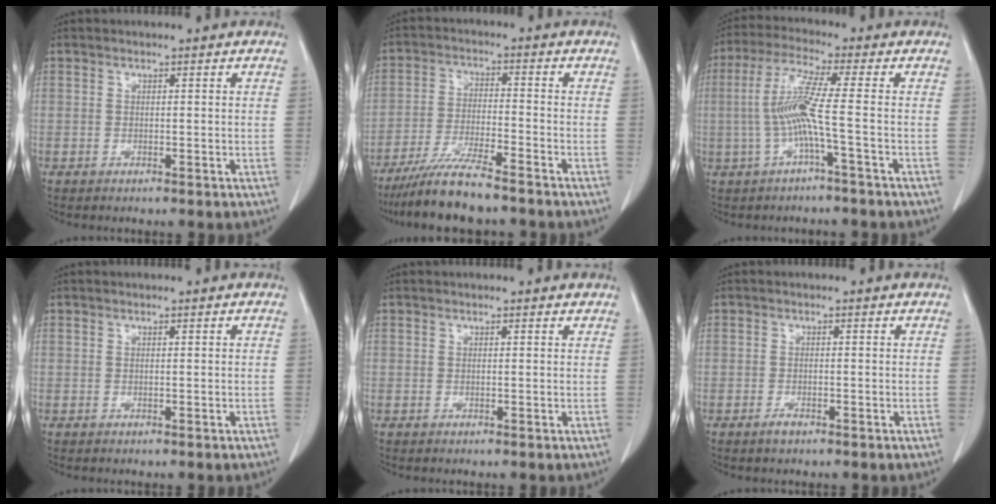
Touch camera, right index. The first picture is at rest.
{"total": 8.8, "force": [-7.3, 0.1, 4.9], "torque": [-0.090, -0.027, -0.133]}
{"total": 7.4, "force": [-1.1, -0.7, 7.3], "torque": [-0.157, 0.012, -0.023]}
{"total": 0.0}
{"total": 0.9, "force": [0.9, 0.2, 0.1], "torque": [-0.009, -0.003, 0.003]}
{"total": 1.0, "force": [-0.7, 0.3, 0.7], "torque": [-0.011, 0.000, -0.011]}